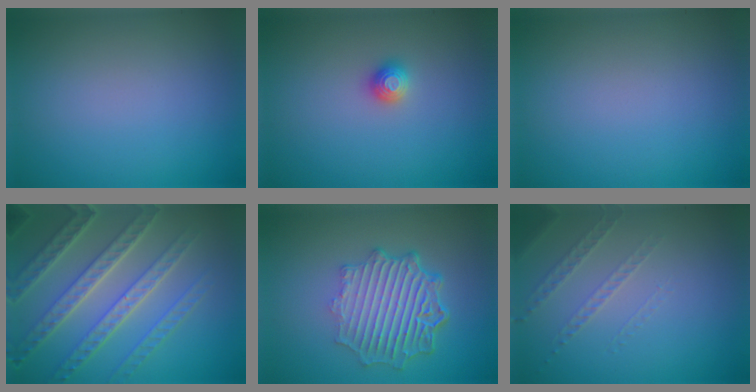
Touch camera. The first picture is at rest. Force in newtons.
{"total": 1.2, "press": 1.2, "slide": 0.2}
{"total": 0.0}
{"total": 7.9, "press": 5.6, "slide": 5.6}
{"total": 7.2, "press": 5.2, "slide": 4.9}
{"total": 1.3, "press": 0.9, "slide": 0.9}